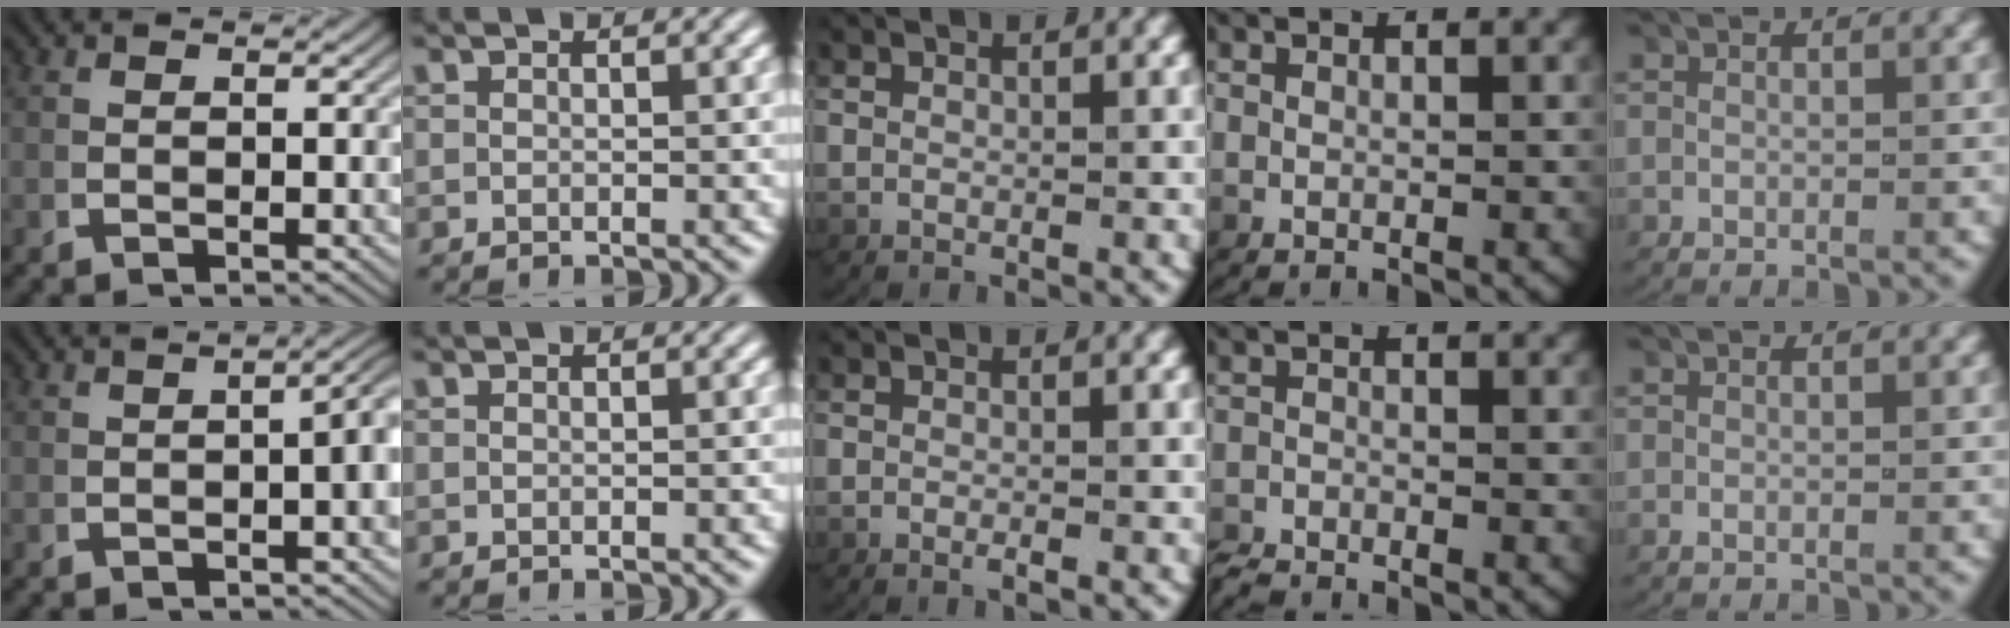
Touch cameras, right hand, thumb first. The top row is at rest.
{"thumb": {"total": 5.0, "force": [0.2, 2.1, 4.5], "torque": [-0.042, 0.010, -0.003]}, "middle": {"total": 1.0, "force": [-0.8, 0.4, 0.6], "torque": [-0.013, 0.006, -0.015]}, "ring": {"total": 1.9, "force": [-1.9, 0.3, 0.0], "torque": [-0.007, -0.012, -0.033]}}